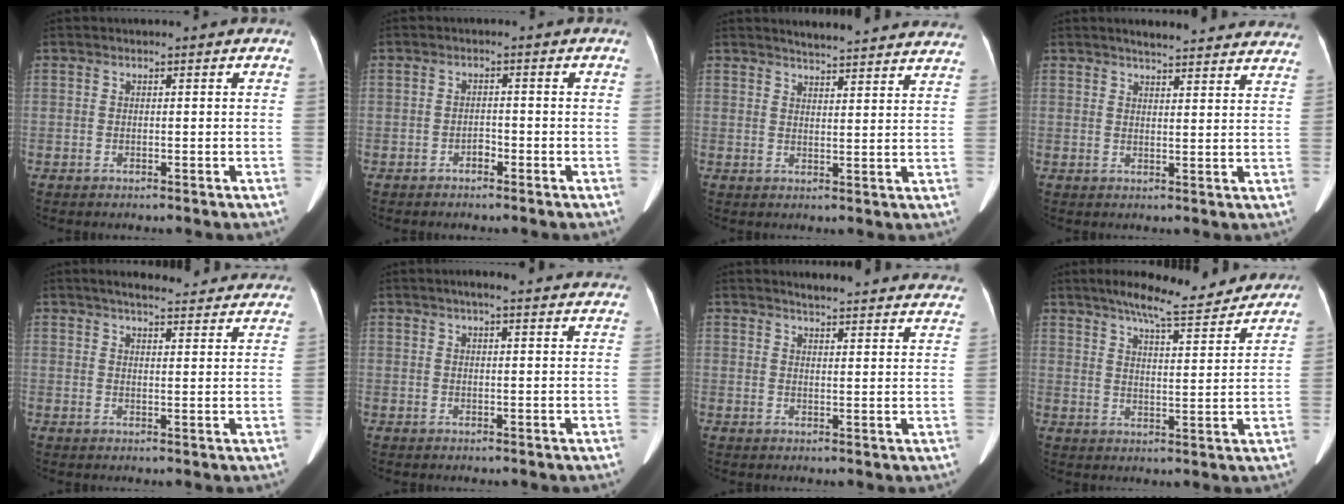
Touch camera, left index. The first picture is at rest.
{"total": 1.5, "force": [-1.1, 0.7, 0.8], "torque": [-0.009, 0.004, -0.019]}
{"total": 17.1, "force": [16.2, 1.9, 5.0], "torque": [-0.058, -0.018, 0.185]}
{"total": 17.5, "force": [16.2, 2.8, 5.8], "torque": [-0.059, -0.008, 0.182]}
{"total": 18.6, "force": [17.0, 3.5, 6.5], "torque": [-0.075, 0.010, 0.199]}
{"total": 11.9, "force": [10.6, 1.3, 5.3], "torque": [-0.058, 0.024, 0.111]}
{"total": 20.6, "force": [19.5, 2.9, 5.8], "torque": [-0.063, -0.048, 0.213]}
{"total": 12.4, "force": [11.0, 1.6, 5.5], "torque": [-0.081, 0.004, 0.149]}